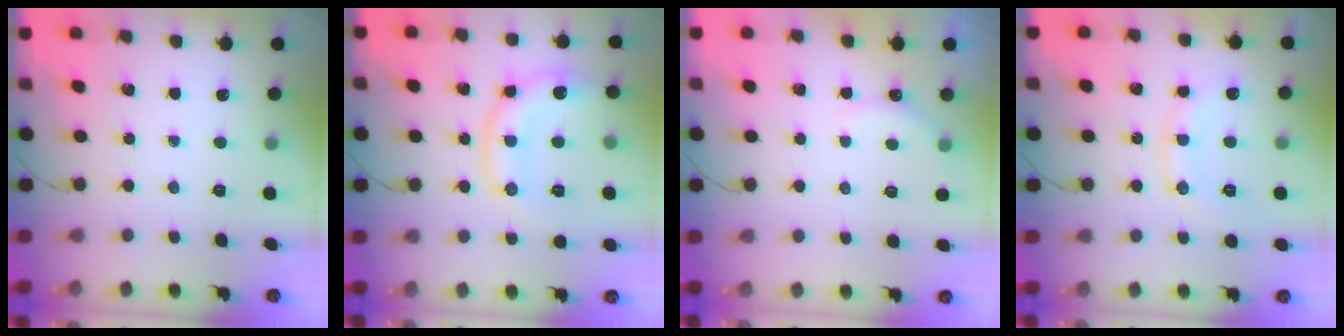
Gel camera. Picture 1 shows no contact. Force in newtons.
{"total": 12.3, "press": 12.3, "slide": 1.0}
{"total": 4.7, "press": 4.6, "slide": 0.9}
{"total": 10.2, "press": 10.2, "slide": 0.5}